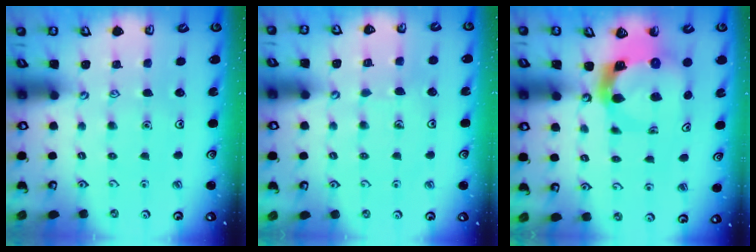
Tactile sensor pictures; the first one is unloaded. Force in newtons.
{"total": 4.0, "press": 3.9, "slide": 0.4}
{"total": 4.6, "press": 4.6, "slide": 0.5}